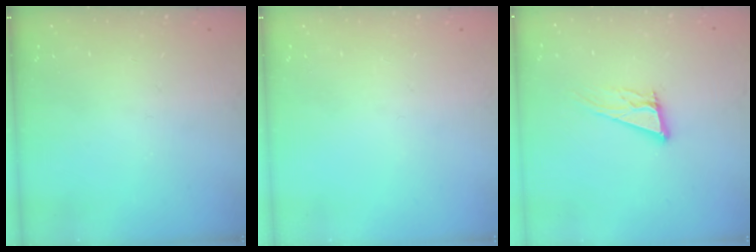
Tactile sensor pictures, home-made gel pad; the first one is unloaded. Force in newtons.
{"total": 0.0}
{"total": 12.4, "press": 11.9, "slide": 3.3}